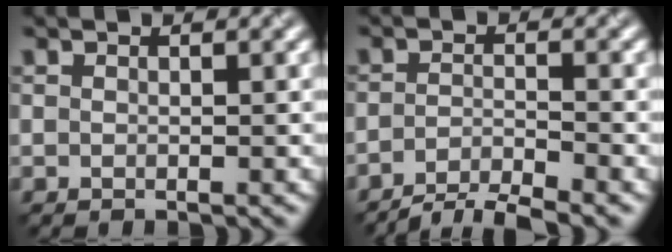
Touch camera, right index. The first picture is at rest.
{"total": 3.9, "force": [-3.3, 0.7, 2.0], "torque": [-0.028, -0.002, -0.069]}